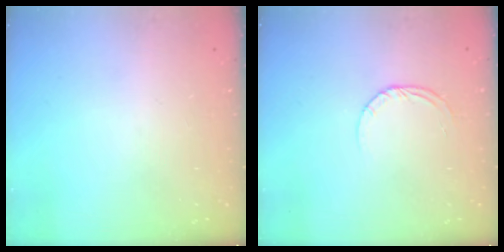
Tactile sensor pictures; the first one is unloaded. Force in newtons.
{"total": 3.2, "press": 3.2, "slide": 0.3}